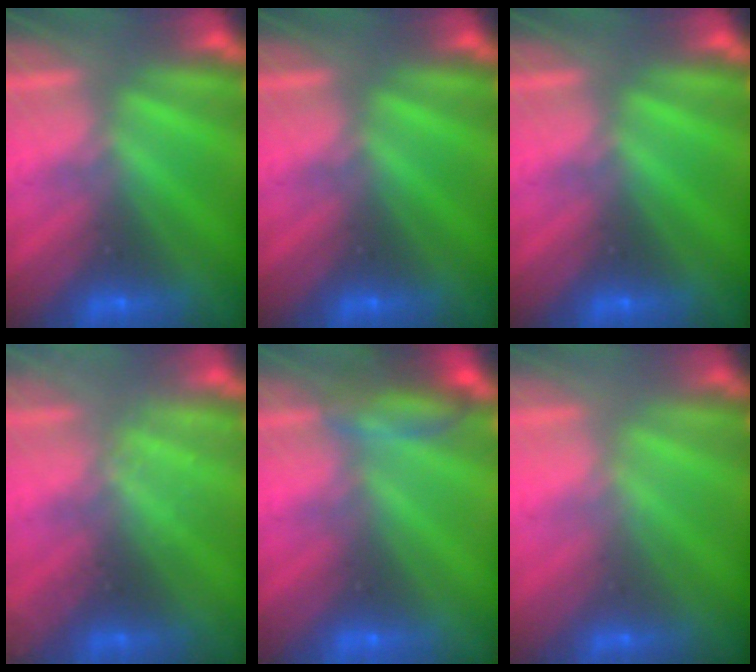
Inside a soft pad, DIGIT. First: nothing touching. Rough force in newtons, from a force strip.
{"total": 0.0}
{"total": 0.0}
{"total": 2.2}
{"total": 2.5}
{"total": 2.1}